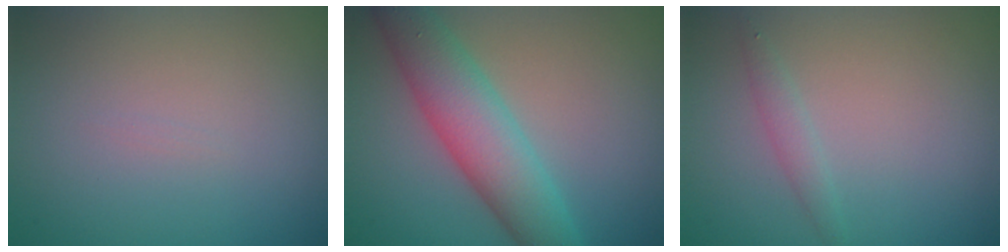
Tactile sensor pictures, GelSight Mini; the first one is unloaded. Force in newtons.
{"total": 6.6, "press": 6.6, "slide": 0.2}
{"total": 1.2, "press": 1.2, "slide": 0.0}